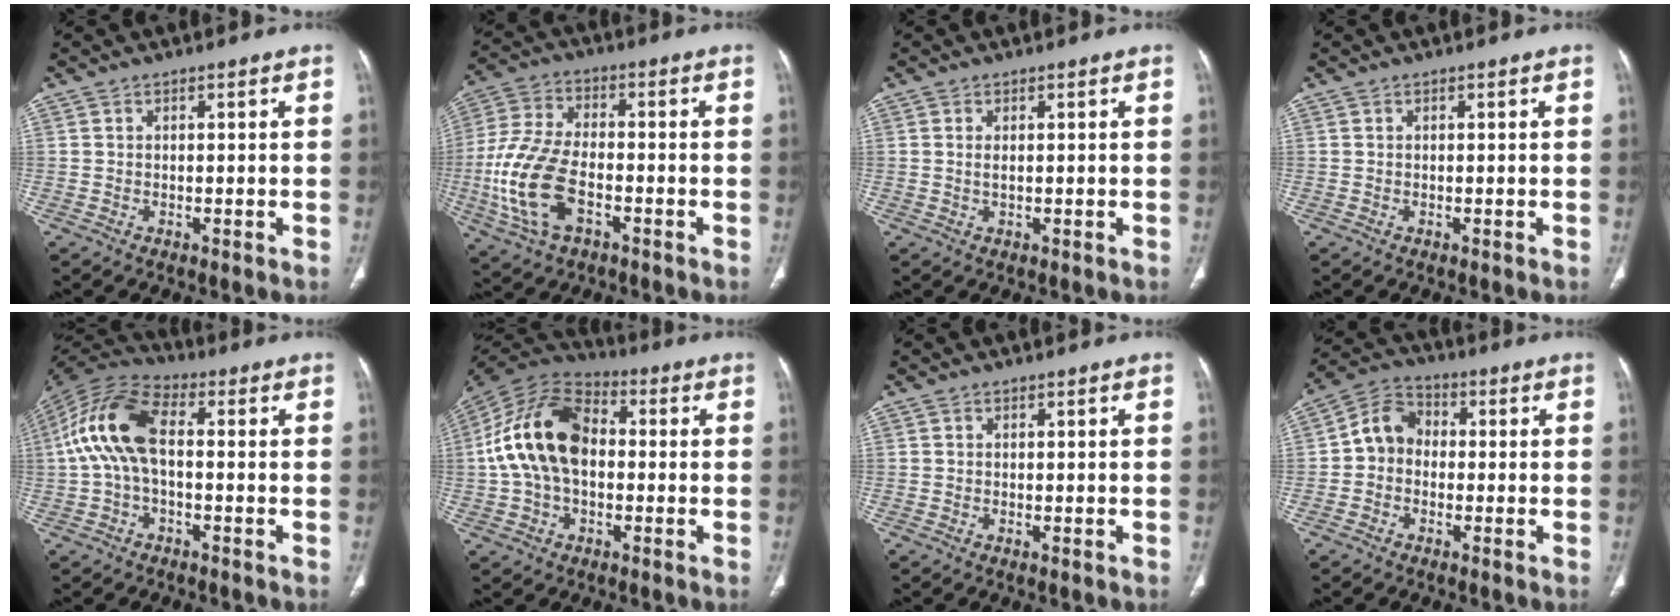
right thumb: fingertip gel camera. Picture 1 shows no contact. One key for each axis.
{"total": 15.1, "fx": -4.3, "fy": 8.2, "fz": 12.0, "tx": -0.264, "ty": 0.016, "tz": -0.082}
{"total": 1.2, "fx": 0.2, "fy": 0.5, "fz": 1.0, "tx": -0.024, "ty": -0.001, "tz": 0.006}
{"total": 0.0}
{"total": 13.2, "fx": 0.3, "fy": 7.0, "fz": 11.1, "tx": -0.231, "ty": 0.037, "tz": -0.005}
{"total": 17.1, "fx": 0.4, "fy": 11.1, "fz": 13.0, "tx": -0.242, "ty": 0.037, "tz": -0.003}
{"total": 0.0}
{"total": 7.1, "fx": -0.6, "fy": 6.0, "fz": 3.8, "tx": -0.051, "ty": 0.027, "tz": -0.028}